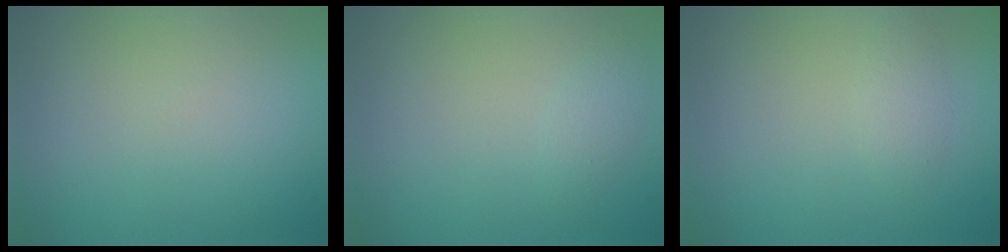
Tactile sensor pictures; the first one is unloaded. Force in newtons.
{"total": 1.1, "press": 1.1, "slide": 0.1}
{"total": 1.1, "press": 1.1, "slide": 0.0}